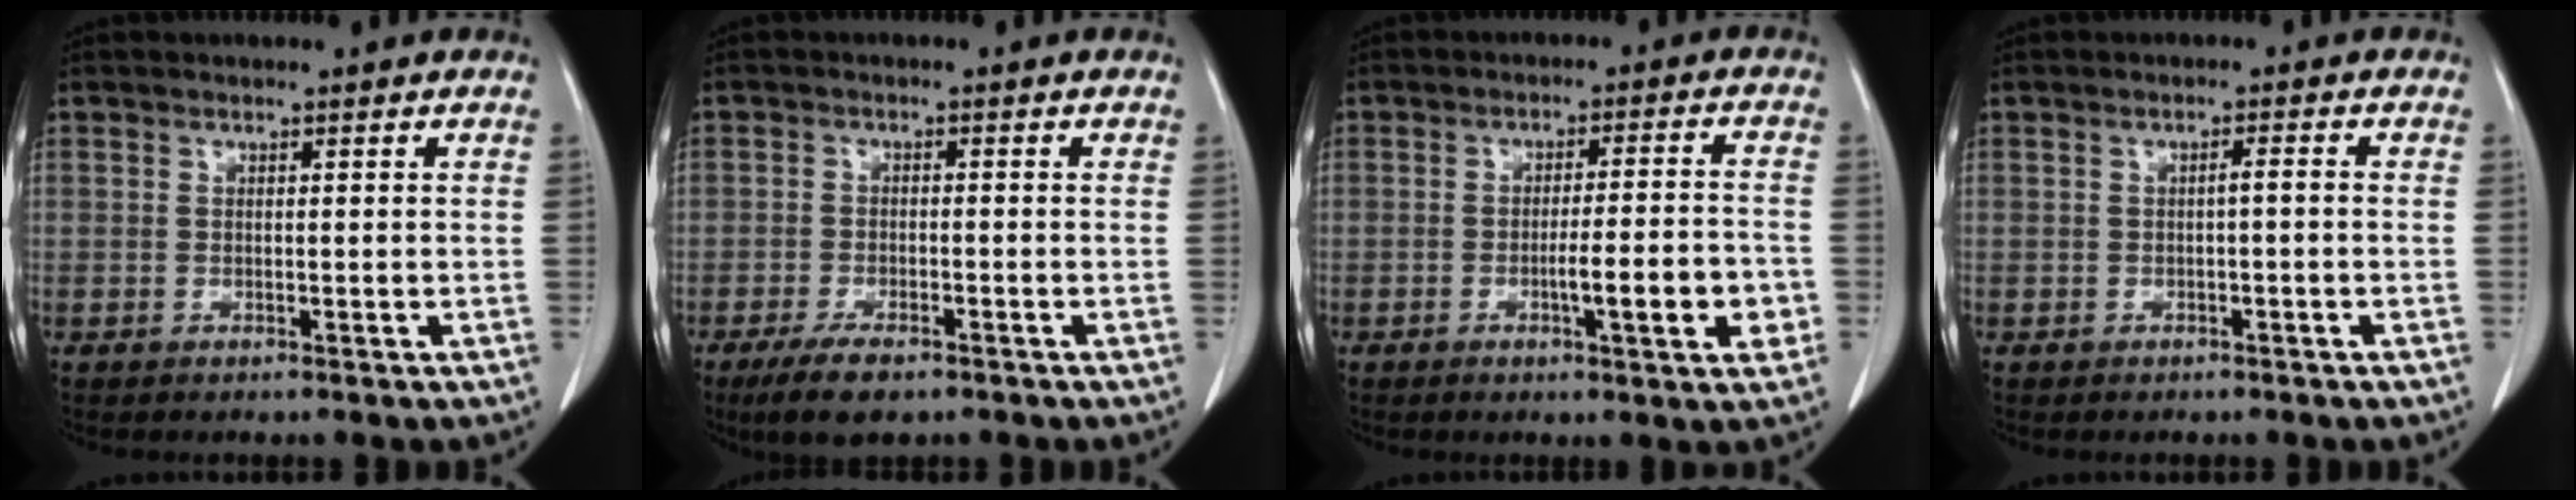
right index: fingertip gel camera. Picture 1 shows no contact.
{"total": 5.7, "force": [-3.9, 2.0, 3.5], "torque": [-0.067, -0.008, -0.066]}
{"total": 8.1, "force": [-2.4, 0.8, 7.7], "torque": [-0.105, 0.003, -0.031]}
{"total": 1.2, "force": [-0.3, 0.1, 1.2], "torque": [-0.019, 0.003, -0.003]}